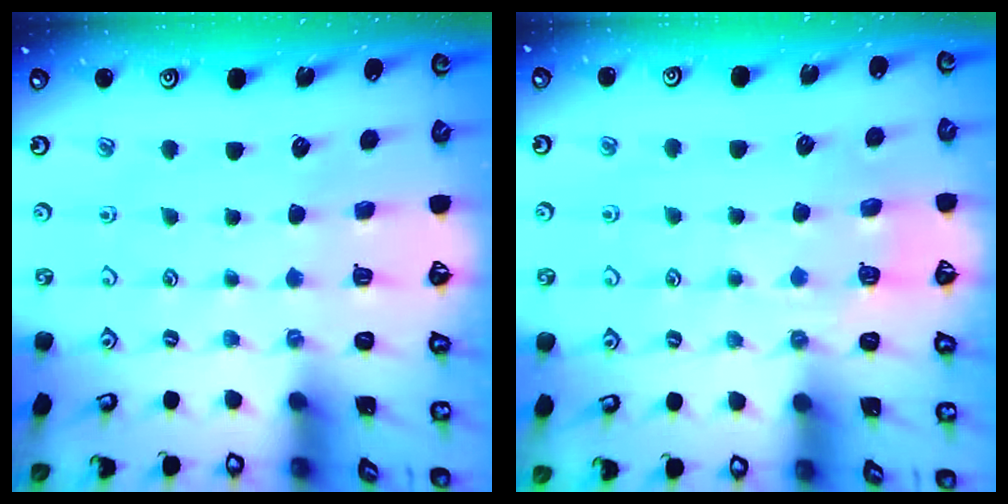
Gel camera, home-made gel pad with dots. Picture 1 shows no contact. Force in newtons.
{"total": 5.2, "press": 5.1, "slide": 1.0}